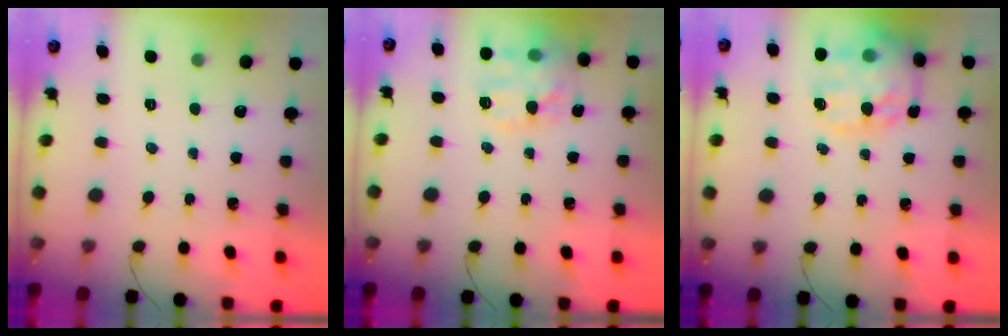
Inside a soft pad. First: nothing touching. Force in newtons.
{"total": 14.8, "press": 14.8, "slide": 0.8}
{"total": 21.1, "press": 20.9, "slide": 2.9}